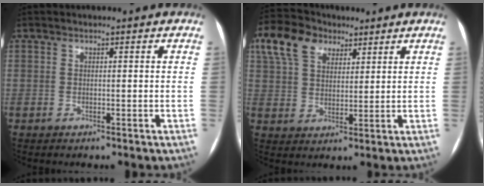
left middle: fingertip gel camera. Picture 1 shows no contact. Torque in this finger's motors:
{"motor_torque": [1.12, -1.02, 0.10, 0.13]}